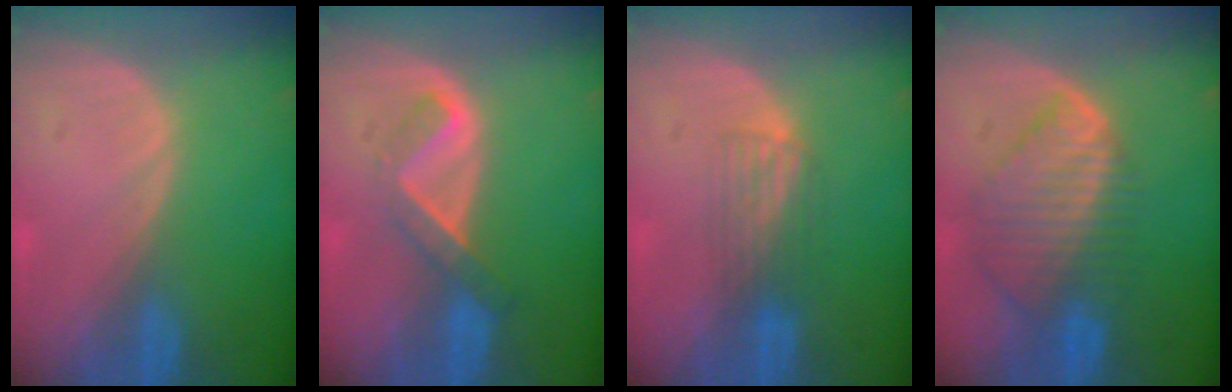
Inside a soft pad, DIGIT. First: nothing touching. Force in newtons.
{"total": 5.2, "press": 4.4, "slide": 2.8}
{"total": 3.2, "press": 3.0, "slide": 1.2}
{"total": 8.6, "press": 7.6, "slide": 4.1}